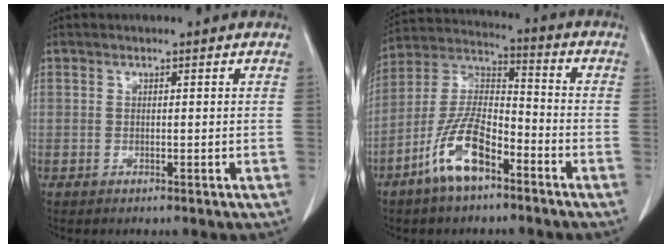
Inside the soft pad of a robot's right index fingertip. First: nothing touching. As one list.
[{"total": 11.7, "force": [-6.6, 3.8, 8.9], "torque": [-0.191, 0.003, -0.127]}]